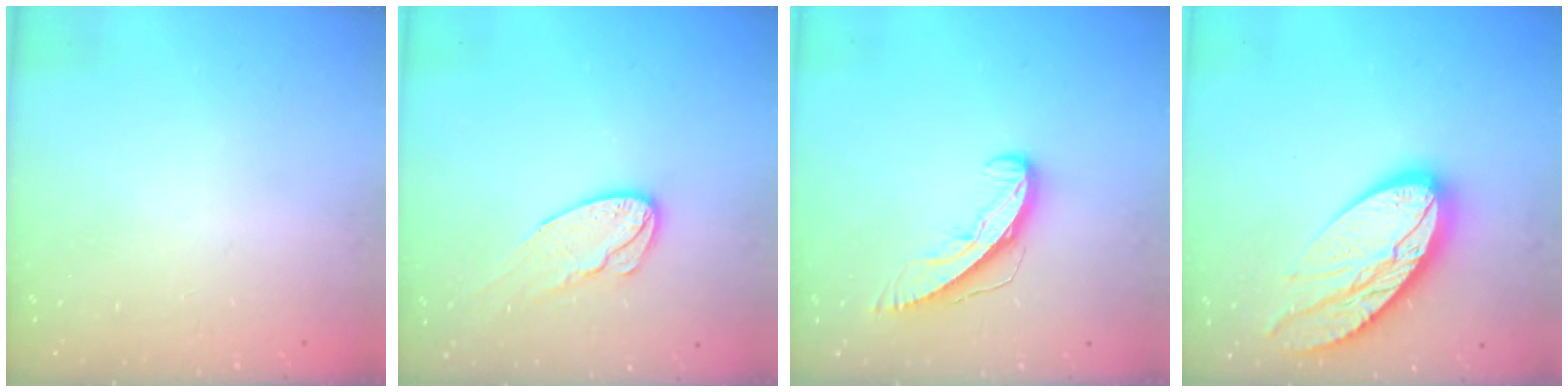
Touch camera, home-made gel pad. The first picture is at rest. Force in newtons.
{"total": 10.9, "press": 10.9, "slide": 1.0}
{"total": 8.7, "press": 8.6, "slide": 0.4}
{"total": 16.4, "press": 16.3, "slide": 1.1}